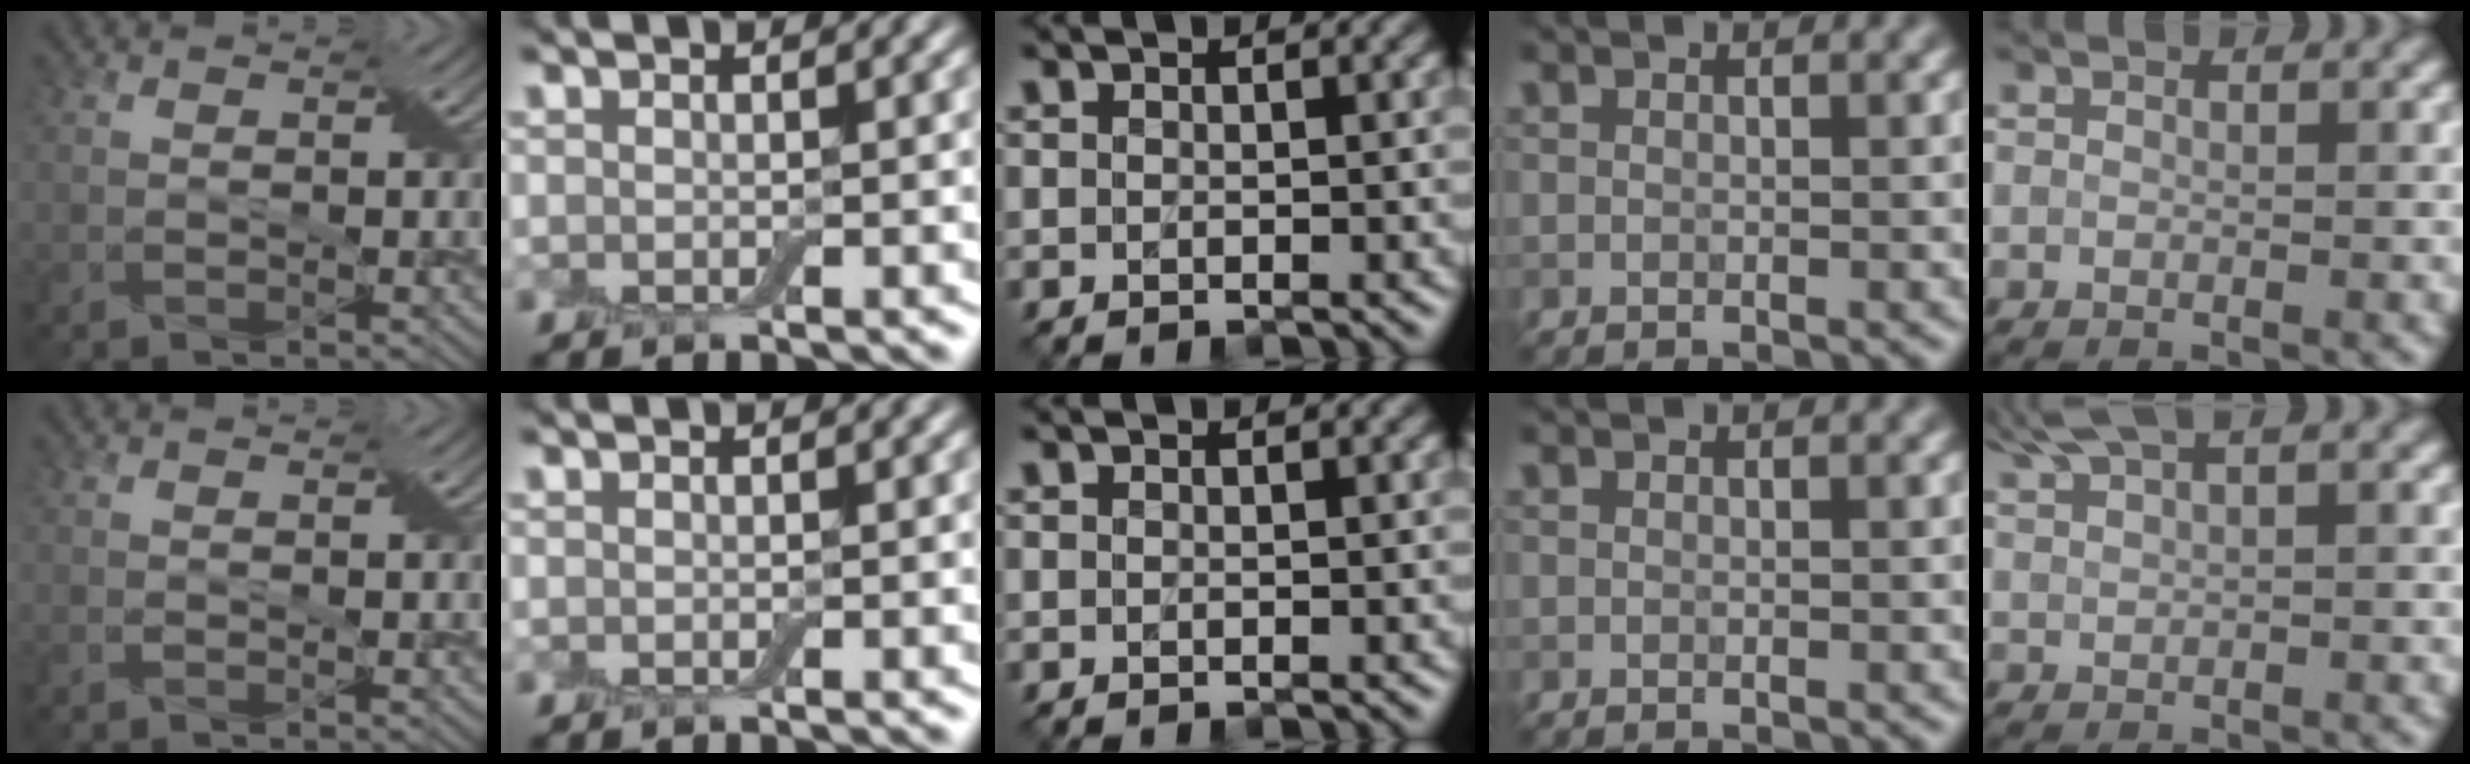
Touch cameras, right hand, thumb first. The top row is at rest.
{"thumb": {"total": 0.6, "force": [-0.2, 0.3, 0.4], "torque": [-0.010, -0.001, -0.003]}, "little": {"total": 3.0, "force": [2.5, 0.2, 1.6], "torque": [-0.037, 0.019, 0.053]}}